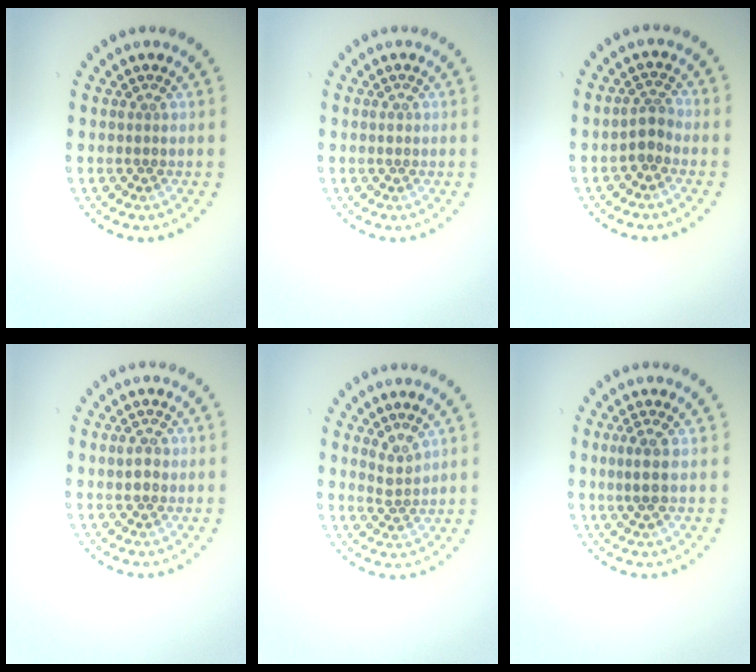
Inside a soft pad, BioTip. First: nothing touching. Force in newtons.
{"total": 0.6, "press": 0.6, "slide": 0.1}
{"total": 1.7, "press": 1.4, "slide": 1.0}
{"total": 1.4, "press": 1.3, "slide": 0.2}
{"total": 1.6, "press": 1.2, "slide": 1.1}
{"total": 1.6, "press": 1.4, "slide": 0.9}